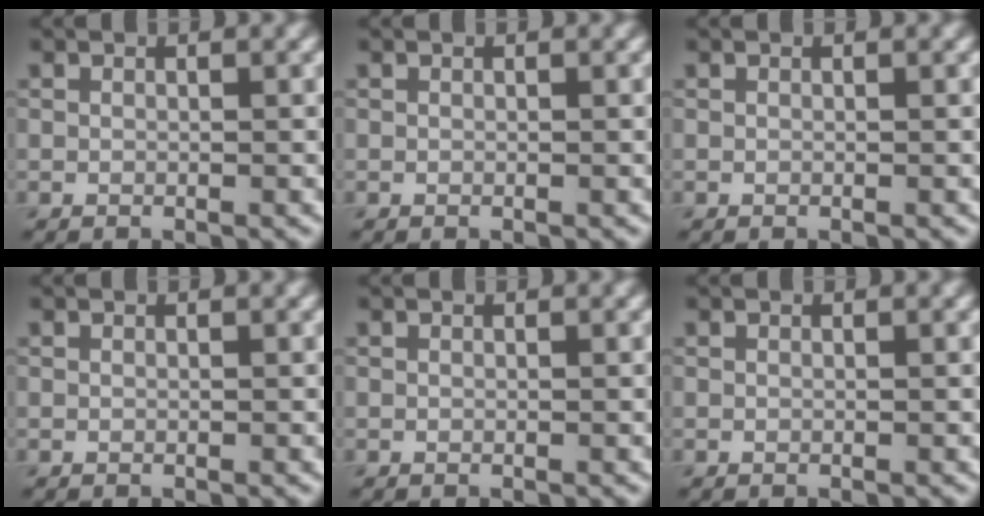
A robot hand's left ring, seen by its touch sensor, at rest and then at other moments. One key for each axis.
{"total": 0.0}
{"total": 0.0}
{"total": 0.0}
{"total": 0.0}
{"total": 0.0}